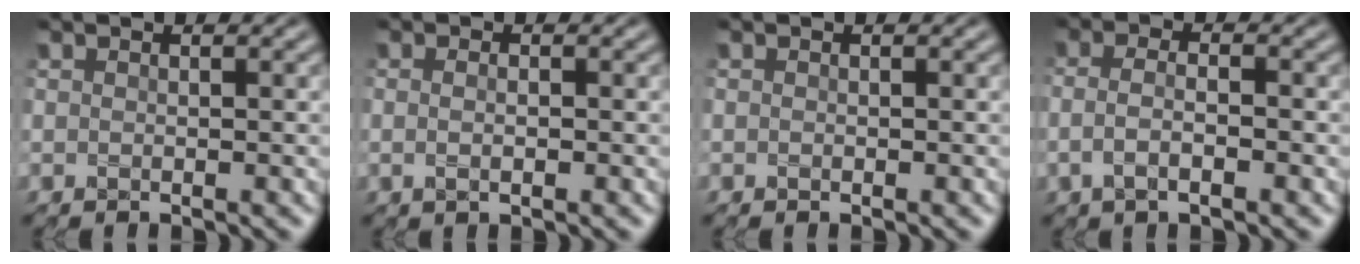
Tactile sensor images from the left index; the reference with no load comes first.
{"total": 1.6, "force": [0.1, 0.8, 1.4], "torque": [-0.016, -0.004, -0.006]}
{"total": 0.0}
{"total": 2.8, "force": [-0.7, 1.1, 2.5], "torque": [-0.050, -0.003, -0.017]}